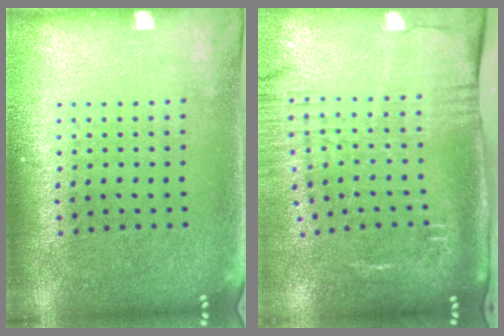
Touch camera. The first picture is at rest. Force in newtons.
{"total": 2.7, "press": 2.1, "slide": 1.7}